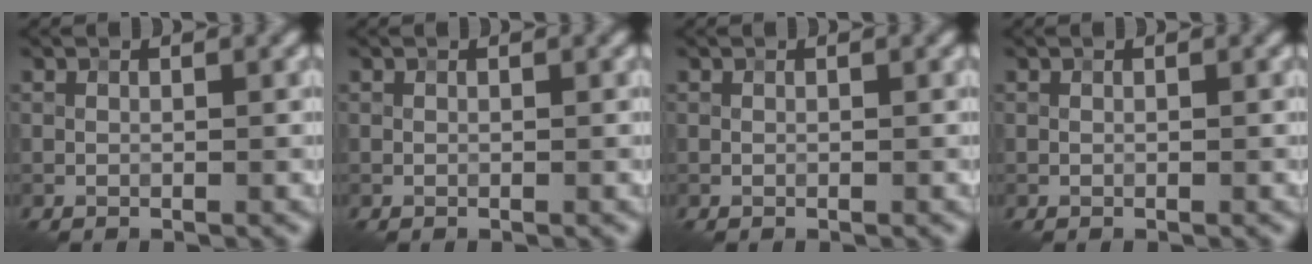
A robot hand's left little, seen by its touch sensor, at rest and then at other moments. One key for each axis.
{"total": 0.0}
{"total": 0.0}
{"total": 0.0}